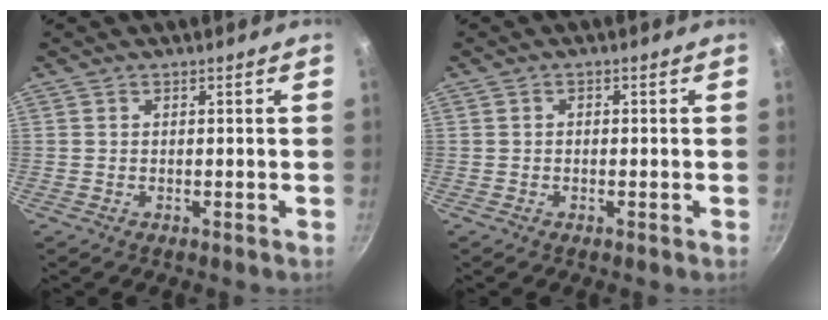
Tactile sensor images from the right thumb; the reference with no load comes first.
{"total": 0.7, "force": [-0.2, 0.6, 0.2], "torque": [-0.004, 0.004, -0.004]}